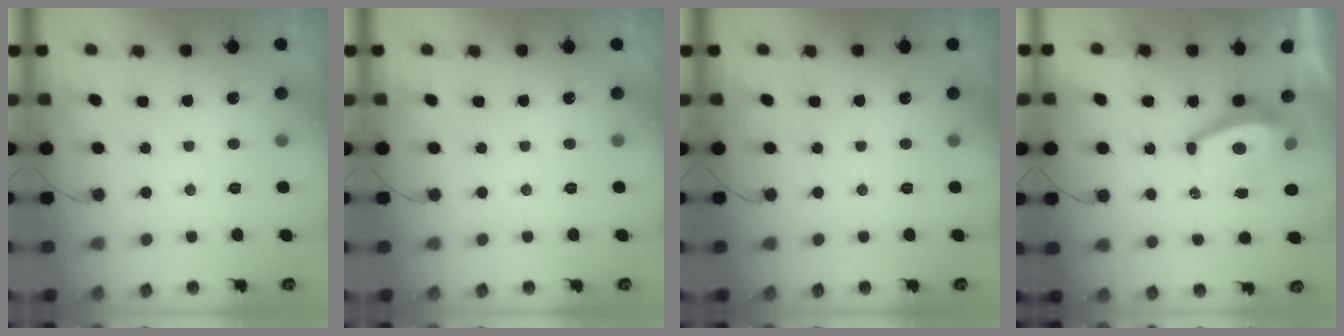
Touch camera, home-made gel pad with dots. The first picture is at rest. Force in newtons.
{"total": 0.0}
{"total": 0.0}
{"total": 6.1, "press": 6.1, "slide": 0.8}